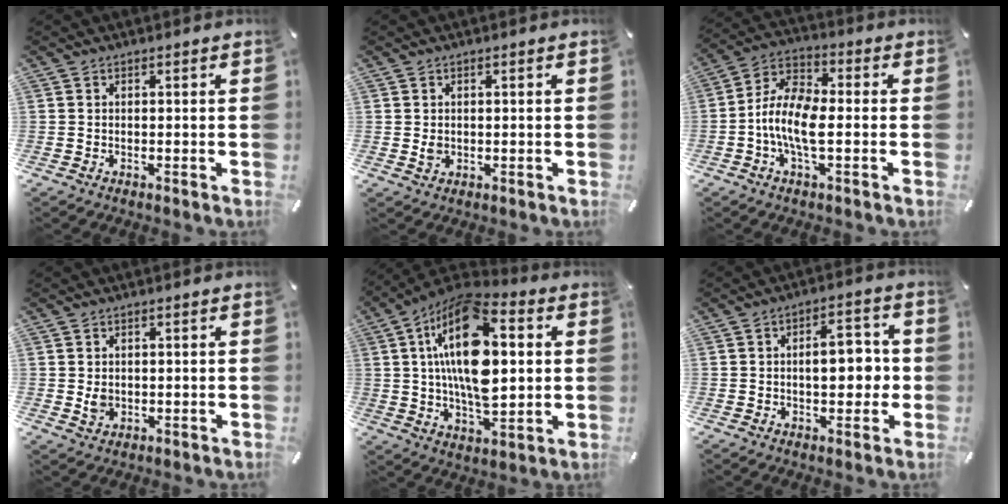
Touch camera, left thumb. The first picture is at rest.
{"total": 1.5, "force": [0.1, 1.2, 0.9], "torque": [-0.012, 0.000, 0.000]}
{"total": 10.4, "force": [-2.8, 5.2, 8.6], "torque": [-0.181, 0.004, -0.050]}
{"total": 2.4, "force": [0.1, 2.0, 1.3], "torque": [-0.019, 0.001, 0.001]}
{"total": 20.6, "force": [4.2, 10.8, 17.0], "torque": [-0.341, -0.006, 0.063]}
{"total": 8.8, "force": [-0.2, 5.1, 7.2], "torque": [-0.083, -0.002, -0.011]}